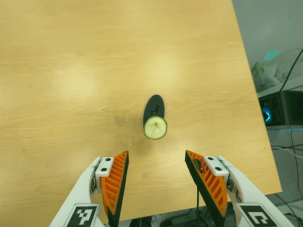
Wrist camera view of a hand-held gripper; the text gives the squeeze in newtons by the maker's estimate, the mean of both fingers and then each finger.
{"total": 0.0}